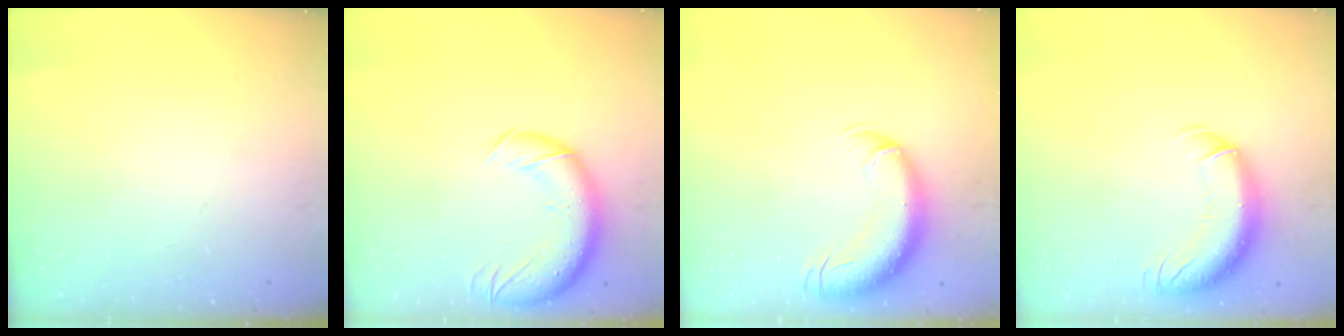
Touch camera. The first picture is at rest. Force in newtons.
{"total": 13.3, "press": 12.8, "slide": 3.6}
{"total": 11.3, "press": 10.9, "slide": 3.0}
{"total": 13.5, "press": 13.2, "slide": 2.9}